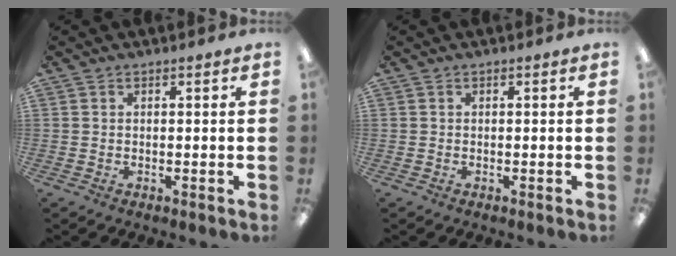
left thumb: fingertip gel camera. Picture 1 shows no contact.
{"total": 0.0}